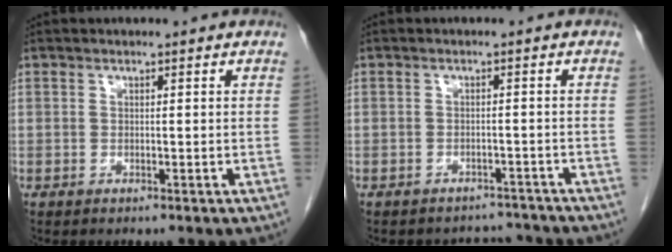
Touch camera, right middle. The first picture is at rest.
{"total": 4.8, "force": [-4.5, 1.4, -0.7], "torque": [0.013, 0.014, -0.055]}